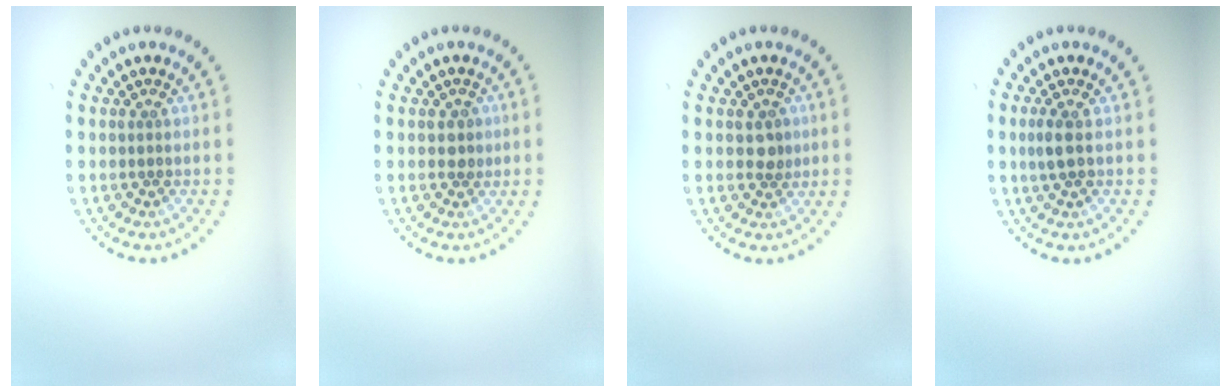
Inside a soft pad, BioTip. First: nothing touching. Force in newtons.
{"total": 1.1, "press": 1.0, "slide": 0.5}
{"total": 1.5, "press": 1.4, "slide": 0.6}
{"total": 1.5, "press": 1.4, "slide": 0.6}